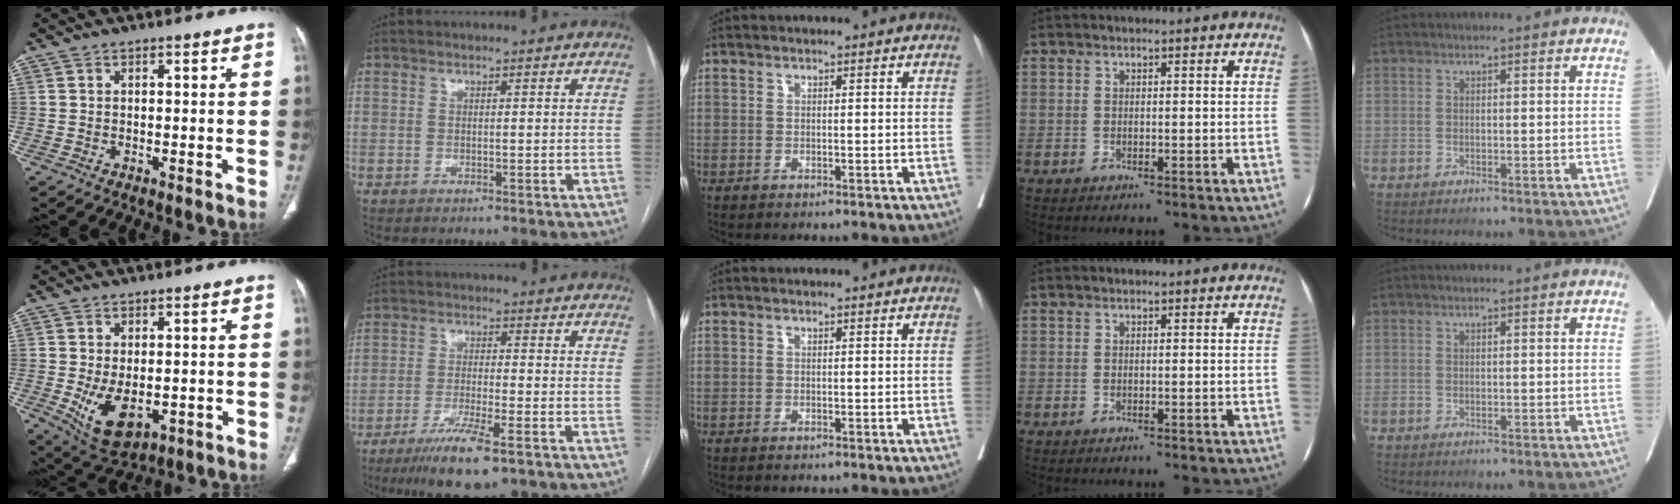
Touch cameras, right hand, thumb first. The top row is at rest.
{"thumb": {"total": 8.9, "force": [-1.9, 5.3, 7.0], "torque": [-0.116, -0.012, -0.011]}, "index": {"total": 9.3, "force": [-6.0, 1.0, 7.0], "torque": [-0.124, -0.022, -0.100]}}